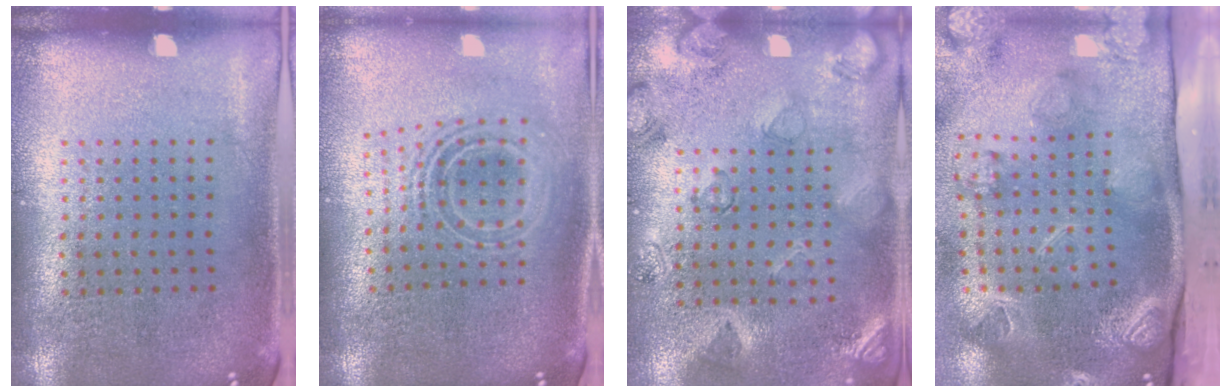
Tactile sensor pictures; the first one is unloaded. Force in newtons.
{"total": 2.1, "press": 1.5, "slide": 1.4}
{"total": 2.5, "press": 1.8, "slide": 1.8}
{"total": 4.4, "press": 3.2, "slide": 3.1}